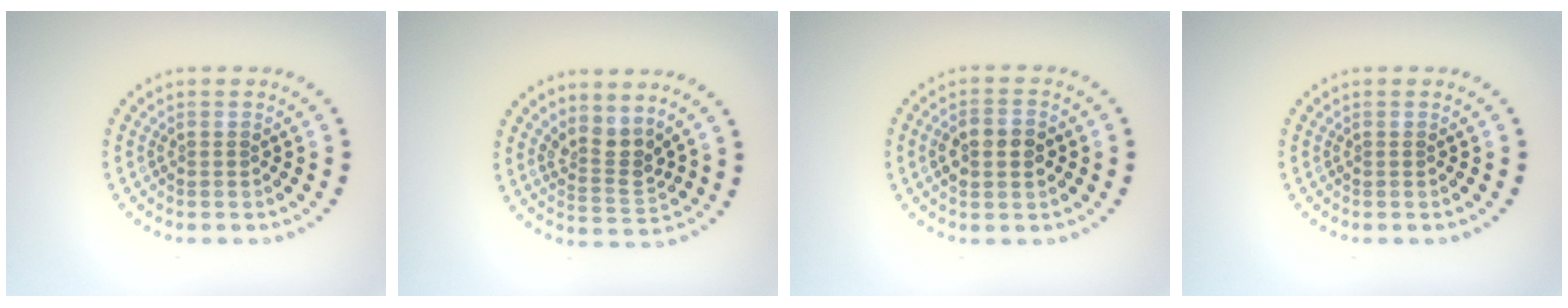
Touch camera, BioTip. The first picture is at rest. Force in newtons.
{"total": 2.8, "press": 2.0, "slide": 1.9}
{"total": 3.6, "press": 3.6, "slide": 0.2}
{"total": 0.0}